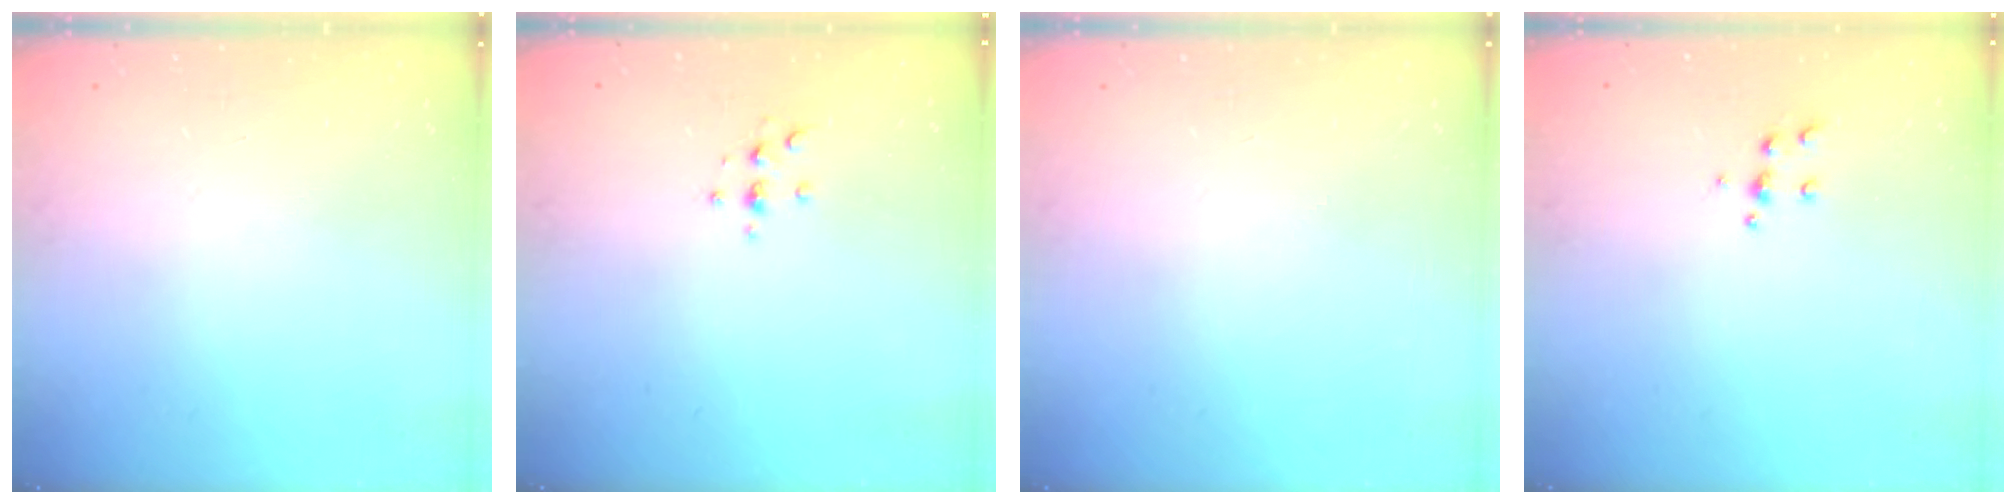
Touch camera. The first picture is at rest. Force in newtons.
{"total": 2.2, "press": 2.1, "slide": 0.2}
{"total": 0.0}
{"total": 4.8, "press": 4.7, "slide": 0.6}